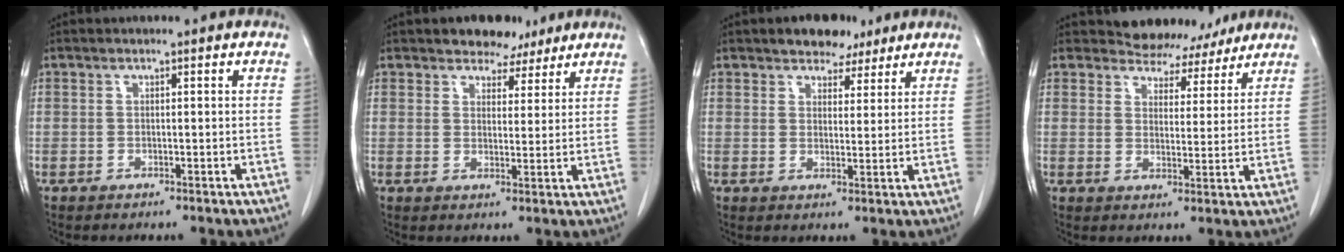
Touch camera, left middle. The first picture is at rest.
{"total": 5.3, "force": [4.2, 2.9, 1.2], "torque": [-0.010, 0.004, 0.065]}
{"total": 5.5, "force": [4.2, 3.0, 1.9], "torque": [-0.022, 0.007, 0.069]}
{"total": 7.7, "force": [7.1, 3.2, 0.2], "torque": [0.011, -0.002, 0.088]}